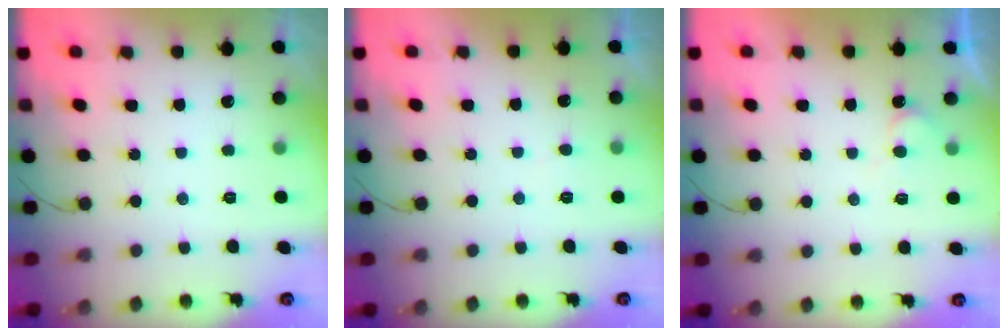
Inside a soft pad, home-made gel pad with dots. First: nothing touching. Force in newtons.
{"total": 4.0, "press": 4.0, "slide": 0.2}
{"total": 4.3, "press": 4.2, "slide": 0.5}